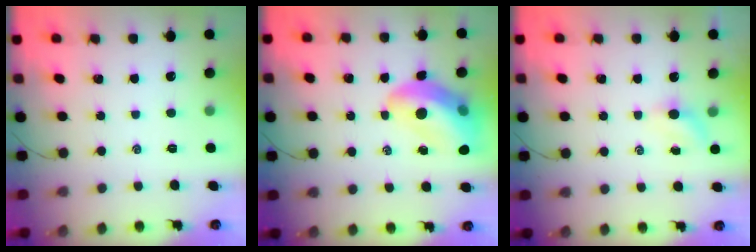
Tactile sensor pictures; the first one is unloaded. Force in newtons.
{"total": 14.2, "press": 13.7, "slide": 3.7}
{"total": 3.1, "press": 2.9, "slide": 1.1}